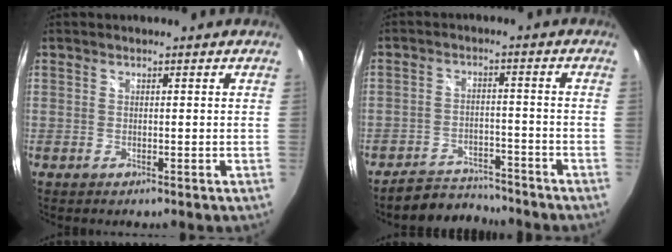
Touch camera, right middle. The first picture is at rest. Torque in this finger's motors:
{"motor_torque": [0.45, -0.66, -0.03, -0.01]}